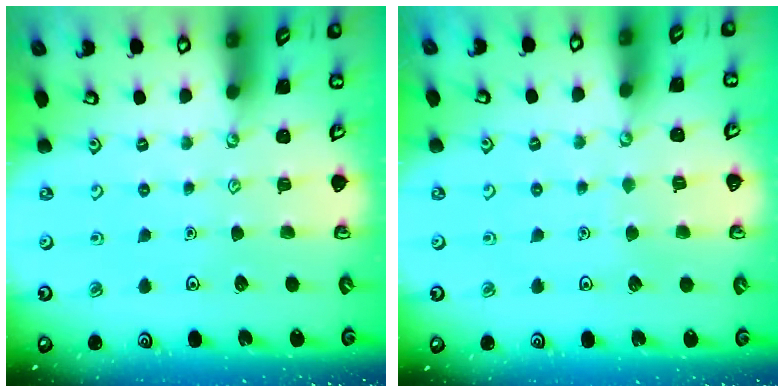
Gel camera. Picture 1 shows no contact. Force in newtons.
{"total": 2.5, "press": 2.5, "slide": 0.3}